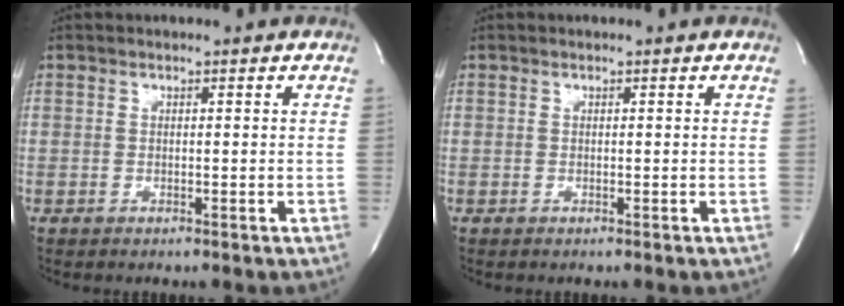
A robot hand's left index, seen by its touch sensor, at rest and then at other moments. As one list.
[{"total": 0.0}]